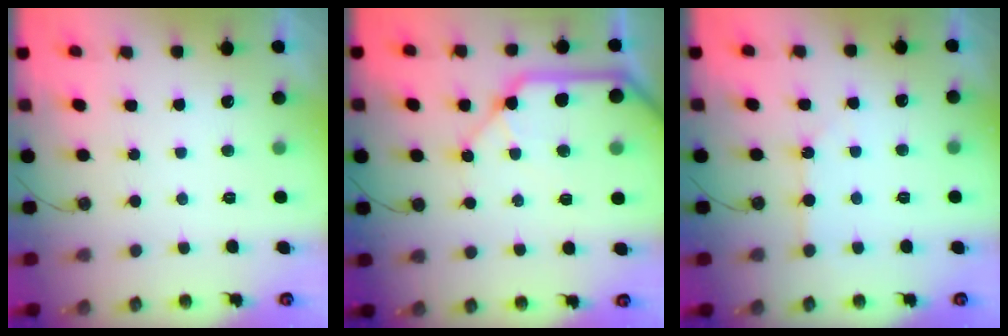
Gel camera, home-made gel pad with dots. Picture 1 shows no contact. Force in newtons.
{"total": 14.5, "press": 14.4, "slide": 2.1}
{"total": 2.7, "press": 2.7, "slide": 0.3}